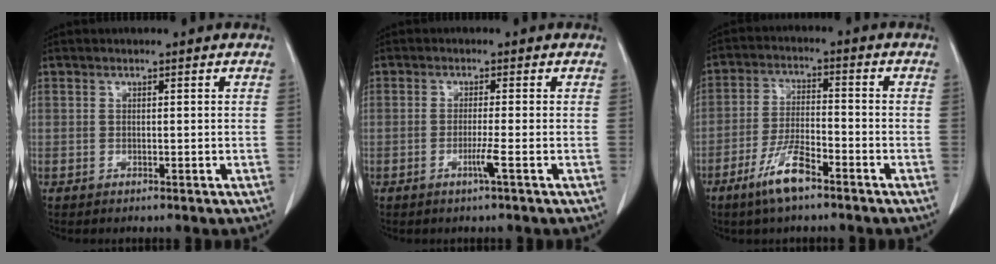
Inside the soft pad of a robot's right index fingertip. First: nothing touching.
{"total": 2.2, "force": [-1.0, -0.6, 1.8], "torque": [-0.038, -0.005, -0.021]}
{"total": 7.6, "force": [-5.0, 1.5, 5.5], "torque": [-0.115, -0.009, -0.092]}